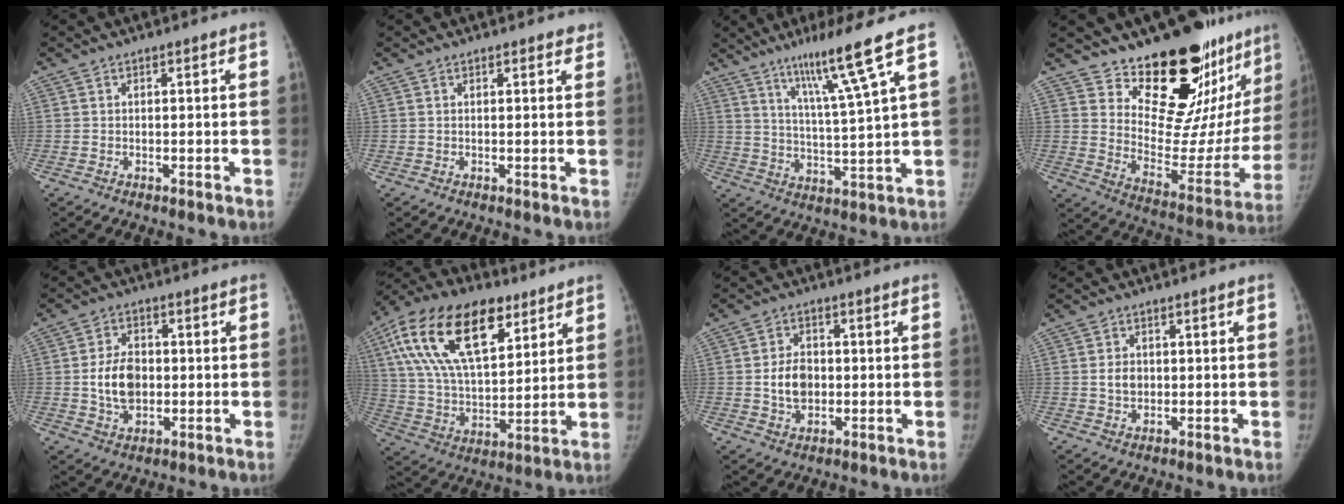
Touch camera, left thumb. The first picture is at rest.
{"total": 1.6, "force": [1.3, 0.6, 0.7], "torque": [0.002, -0.002, 0.013]}
{"total": 11.6, "force": [7.0, -1.4, 9.1], "torque": [-0.155, -0.046, 0.128]}
{"total": 24.8, "force": [19.2, 9.6, 12.2], "torque": [-0.127, -0.164, 0.275]}
{"total": 8.5, "force": [-0.2, 6.0, 6.0], "torque": [-0.091, 0.003, -0.001]}
{"total": 25.7, "force": [12.4, 13.2, 18.2], "torque": [-0.328, -0.007, 0.217]}
{"total": 6.6, "force": [-0.2, 4.9, 4.4], "torque": [-0.061, 0.003, -0.001]}
{"total": 3.2, "force": [0.3, 2.5, 2.0], "torque": [-0.024, -0.001, 0.009]}